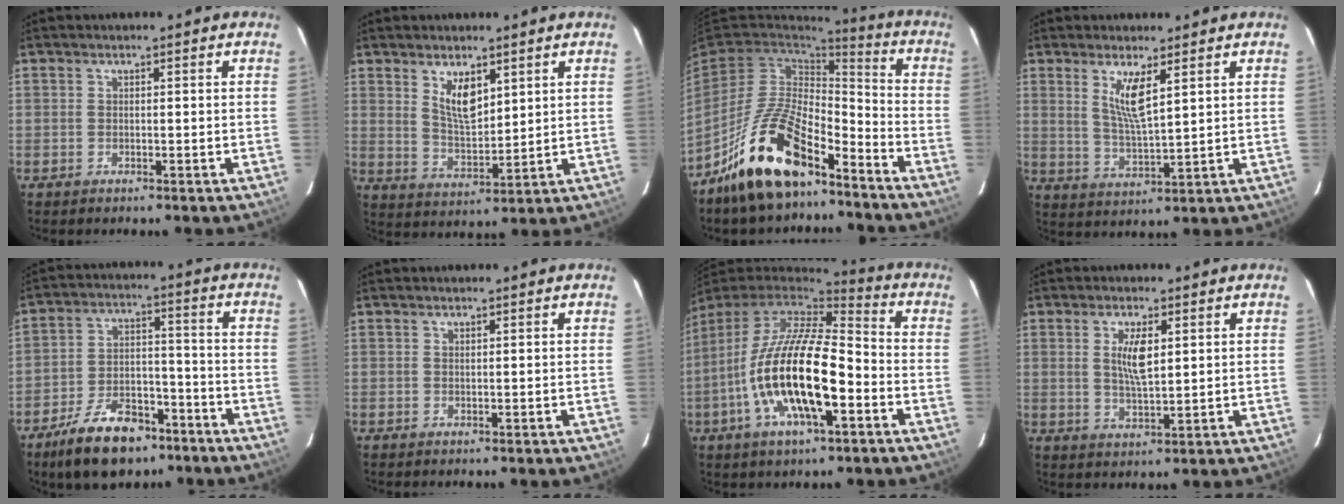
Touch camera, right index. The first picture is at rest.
{"total": 6.9, "force": [3.6, 2.9, 5.2], "torque": [-0.089, -0.006, 0.075]}
{"total": 17.9, "force": [-12.2, 7.0, 11.0], "torque": [-0.220, 0.004, -0.220]}
{"total": 6.5, "force": [3.1, 0.9, 5.7], "torque": [-0.109, -0.014, 0.061]}
{"total": 14.5, "force": [-10.1, 7.2, 7.6], "torque": [-0.156, 0.010, -0.157]}
{"total": 0.0}
{"total": 20.5, "force": [-6.3, 6.8, 18.3], "torque": [-0.352, -0.024, -0.119]}
{"total": 5.7, "force": [1.6, 1.9, 5.1], "torque": [-0.093, -0.003, 0.032]}